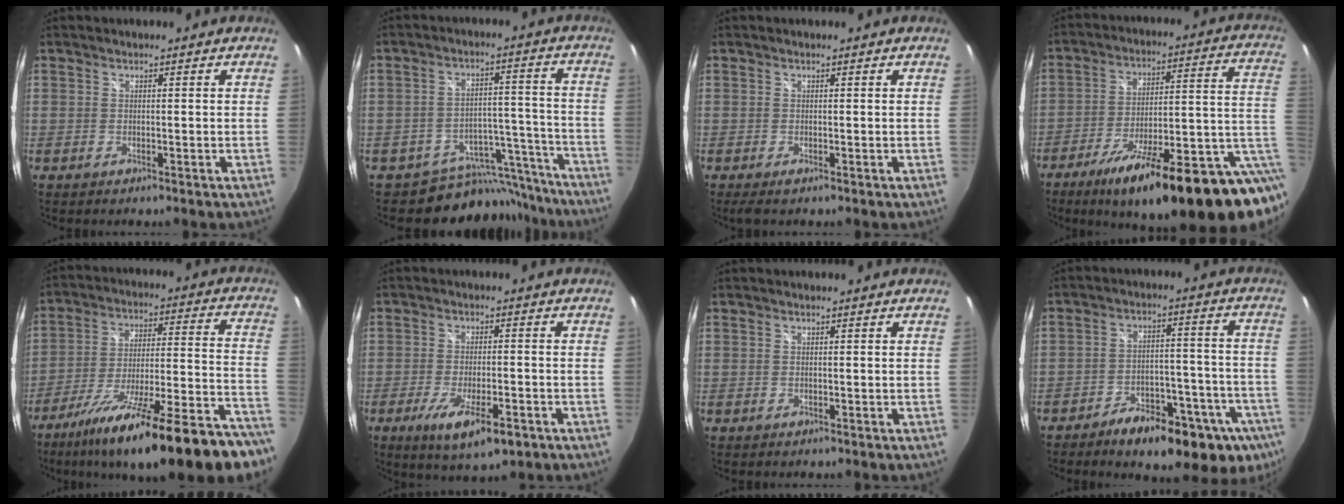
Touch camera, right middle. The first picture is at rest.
{"total": 14.1, "force": [-12.7, 6.1, 0.9], "torque": [-0.007, 0.054, -0.168]}
{"total": 1.4, "force": [-0.9, -0.1, 1.1], "torque": [-0.021, -0.005, -0.015]}
{"total": 26.1, "force": [-11.6, 4.4, 22.9], "torque": [-0.300, -0.028, -0.166]}
{"total": 30.0, "force": [-23.1, 4.2, 18.7], "torque": [-0.273, -0.059, -0.339]}
{"total": 9.9, "force": [-5.4, 2.8, 7.8], "torque": [-0.161, -0.035, -0.088]}
{"total": 0.0}
{"total": 20.4, "force": [-13.5, 8.1, 13.0], "torque": [-0.172, -0.010, -0.170]}